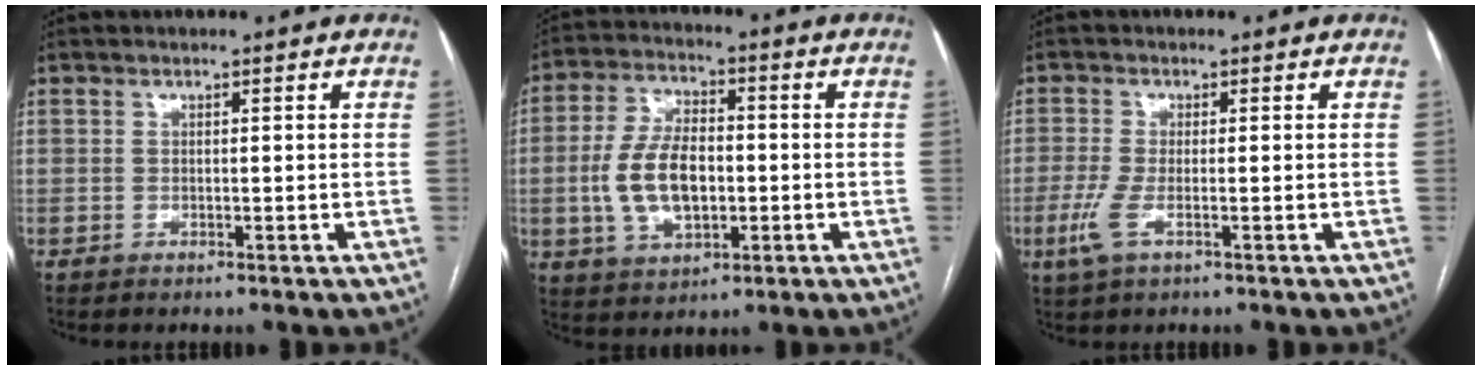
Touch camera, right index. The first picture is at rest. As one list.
[{"total": 11.0, "force": [-1.3, 5.8, 9.2], "torque": [-0.193, 0.013, -0.019]}, {"total": 4.0, "force": [-1.5, 0.9, 3.6], "torque": [-0.094, -0.012, -0.031]}]